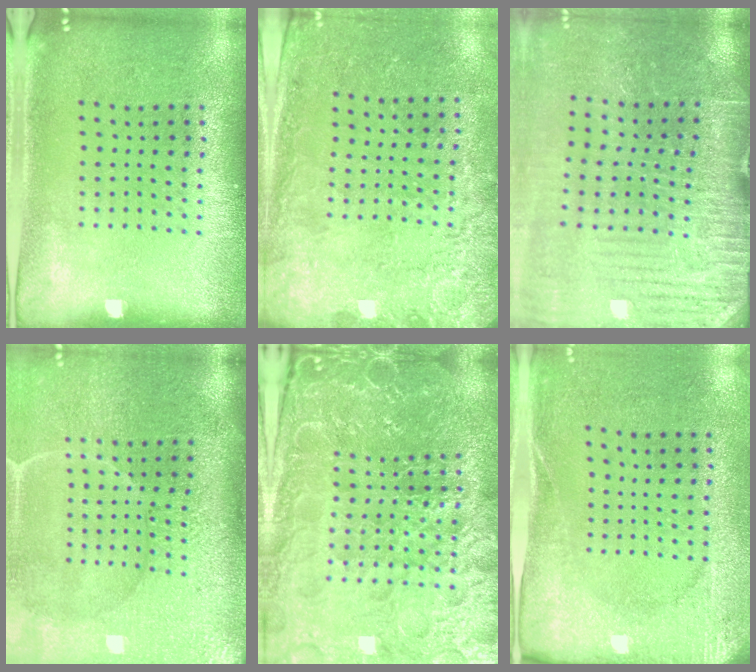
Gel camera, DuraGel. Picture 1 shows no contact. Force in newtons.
{"total": 2.5, "press": 2.4, "slide": 0.8}
{"total": 4.1, "press": 4.0, "slide": 0.9}
{"total": 4.5, "press": 3.8, "slide": 2.5}
{"total": 5.2, "press": 4.9, "slide": 1.7}
{"total": 2.6, "press": 2.0, "slide": 1.6}